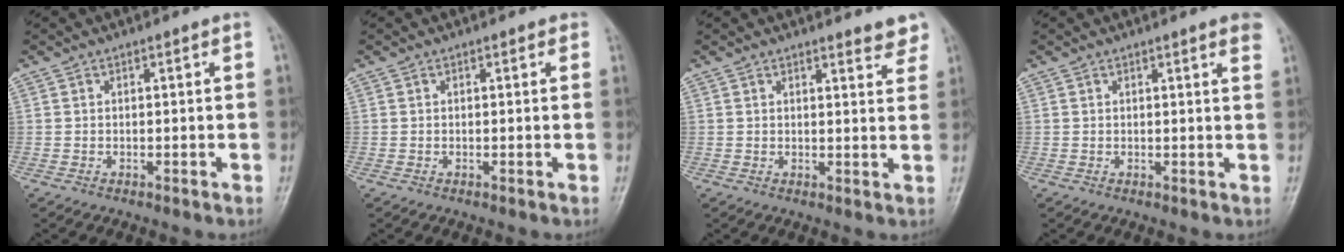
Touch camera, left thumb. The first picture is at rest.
{"total": 0.5, "force": [0.3, 0.3, 0.3], "torque": [0.001, -0.001, -0.003]}
{"total": 4.0, "force": [3.5, 1.0, 1.6], "torque": [-0.003, -0.023, 0.033]}
{"total": 3.2, "force": [2.2, 0.3, 2.2], "torque": [-0.021, -0.004, 0.020]}